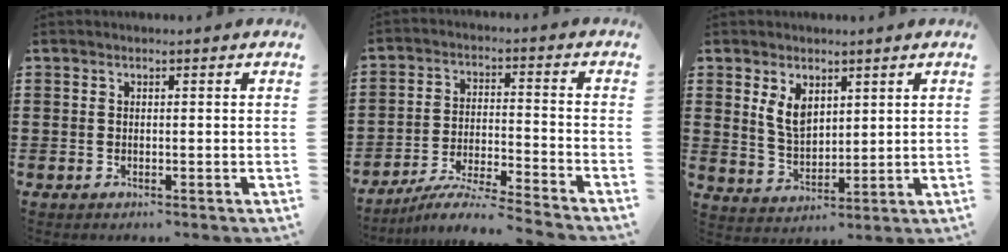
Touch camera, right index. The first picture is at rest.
{"total": 6.1, "force": [-5.7, -0.5, 2.0], "torque": [-0.043, -0.013, -0.115]}
{"total": 5.1, "force": [2.5, 3.0, 3.4], "torque": [-0.075, 0.007, 0.045]}